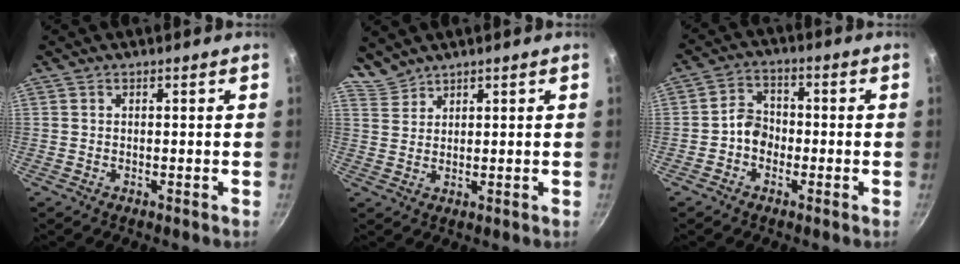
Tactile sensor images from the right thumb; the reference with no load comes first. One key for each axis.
{"total": 3.1, "fx": 3.0, "fy": 0.7, "fz": -0.2, "tx": 0.007, "ty": 0.003, "tz": 0.068}
{"total": 5.0, "fx": -1.5, "fy": 4.1, "fz": 2.5, "tx": -0.013, "ty": 0.023, "tz": -0.035}